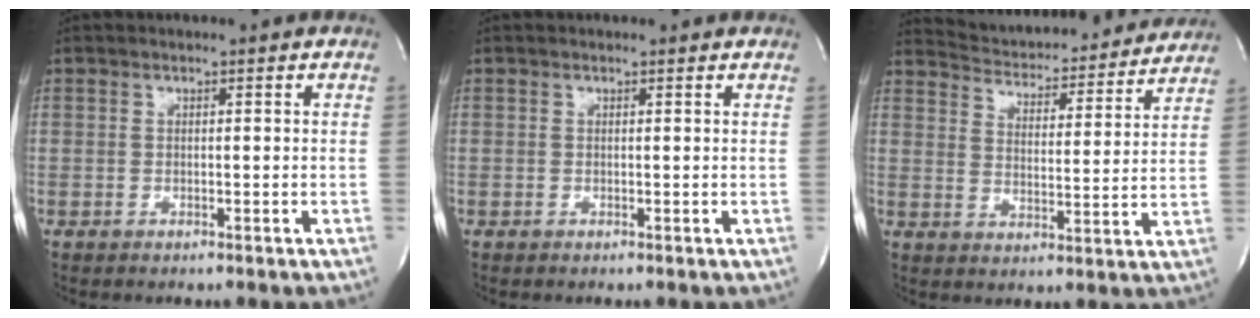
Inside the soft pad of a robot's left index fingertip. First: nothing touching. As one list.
[{"total": 0.6, "force": [0.5, 0.3, 0.0], "torque": [-0.011, 0.003, -0.001]}, {"total": 19.5, "force": [18.6, 3.6, 4.4], "torque": [-0.062, -0.016, 0.245]}]